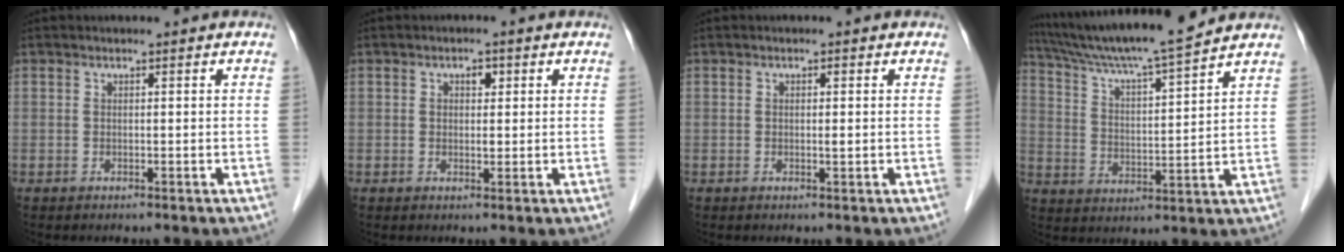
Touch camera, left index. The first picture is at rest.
{"total": 2.0, "force": [0.7, 1.3, 1.4], "torque": [-0.022, 0.005, 0.011]}
{"total": 1.0, "force": [0.1, 0.3, 0.9], "torque": [-0.015, 0.000, 0.002]}
{"total": 15.0, "force": [13.4, -0.9, 6.6], "torque": [-0.123, 0.010, 0.222]}